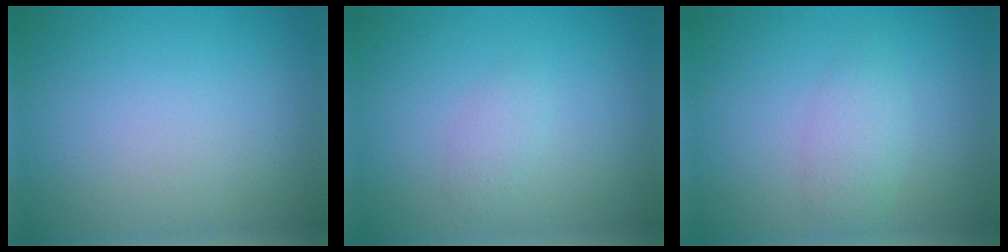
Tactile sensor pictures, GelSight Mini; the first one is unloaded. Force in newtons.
{"total": 1.1, "press": 1.1, "slide": 0.1}
{"total": 2.1, "press": 2.1, "slide": 0.1}